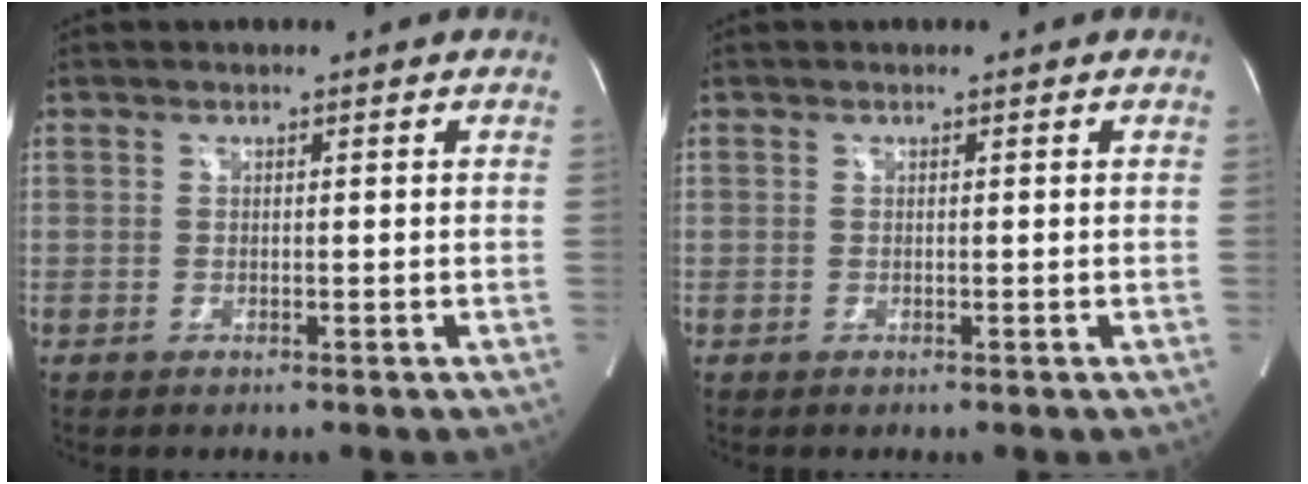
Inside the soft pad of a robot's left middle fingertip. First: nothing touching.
{"total": 0.0}